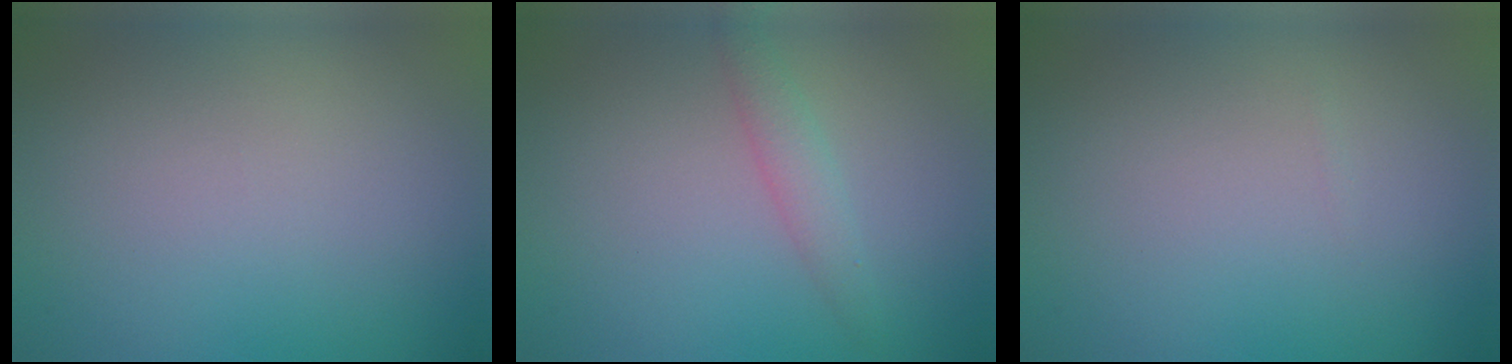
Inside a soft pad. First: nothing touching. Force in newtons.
{"total": 1.8, "press": 1.8, "slide": 0.1}
{"total": 0.0}